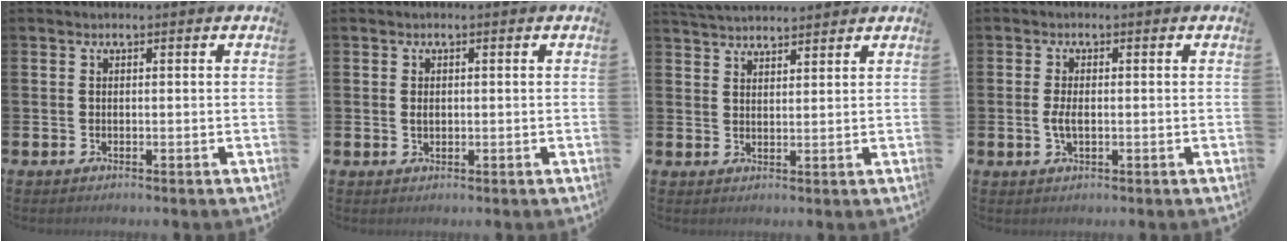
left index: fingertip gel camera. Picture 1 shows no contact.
{"total": 0.9, "force": [0.2, 0.7, 0.6], "torque": [0.000, 0.001, -0.001]}
{"total": 3.7, "force": [3.7, 0.4, 0.3], "torque": [-0.009, -0.019, 0.067]}
{"total": 2.5, "force": [-0.2, 1.1, 2.2], "torque": [-0.038, 0.001, -0.006]}